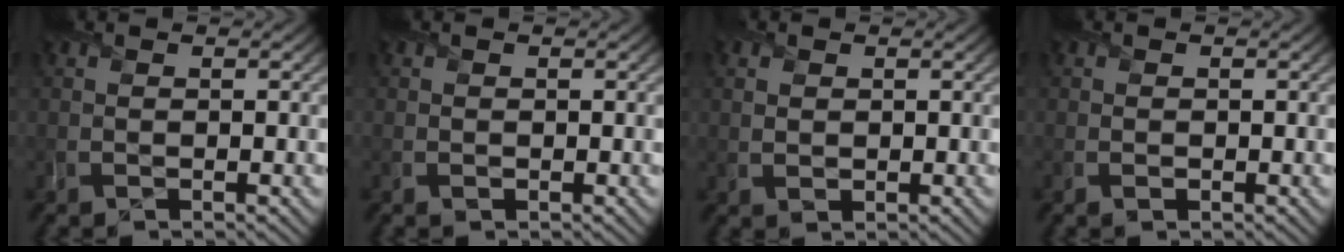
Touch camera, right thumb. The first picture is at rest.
{"total": 0.0}
{"total": 1.7, "force": [0.5, 1.4, 0.9], "torque": [-0.023, -0.004, 0.013]}
{"total": 1.0, "force": [-0.3, 0.8, 0.5], "torque": [-0.011, -0.007, -0.006]}